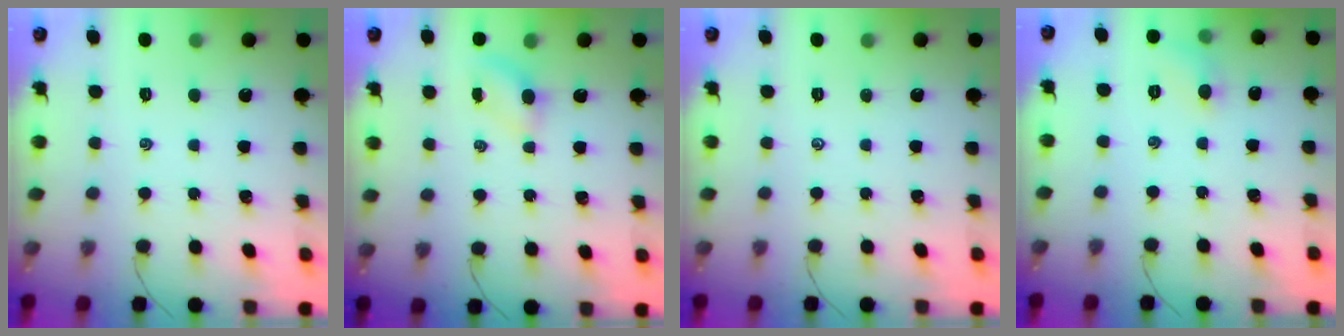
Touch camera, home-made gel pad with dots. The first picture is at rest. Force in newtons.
{"total": 3.5, "press": 3.4, "slide": 1.0}
{"total": 0.0}
{"total": 5.0, "press": 4.8, "slide": 1.6}